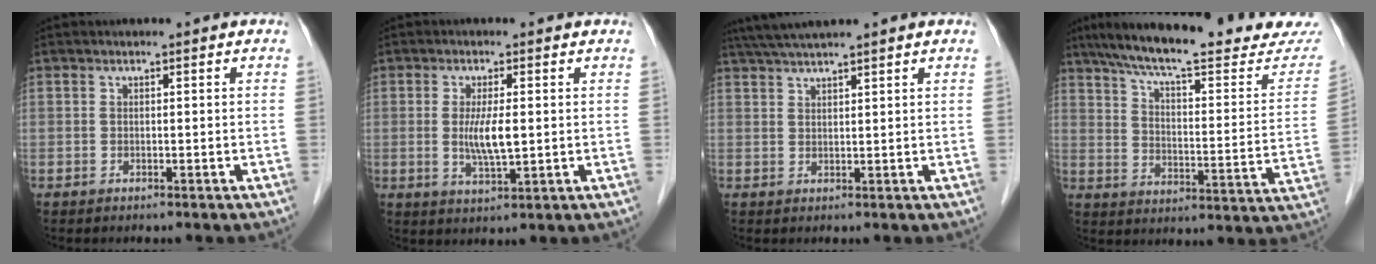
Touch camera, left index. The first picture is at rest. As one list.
[{"total": 5.0, "force": [0.2, 0.9, 4.9], "torque": [-0.098, -0.009, 0.004]}, {"total": 5.9, "force": [5.0, -0.5, 3.1], "torque": [-0.058, 0.035, 0.091]}, {"total": 25.0, "force": [22.0, 2.9, 11.6], "torque": [-0.176, -0.036, 0.292]}]